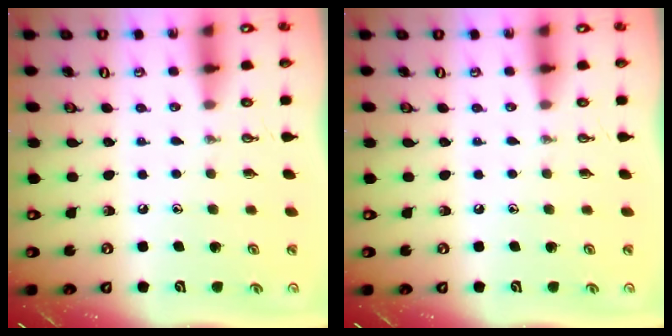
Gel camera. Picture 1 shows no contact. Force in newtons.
{"total": 0.0}